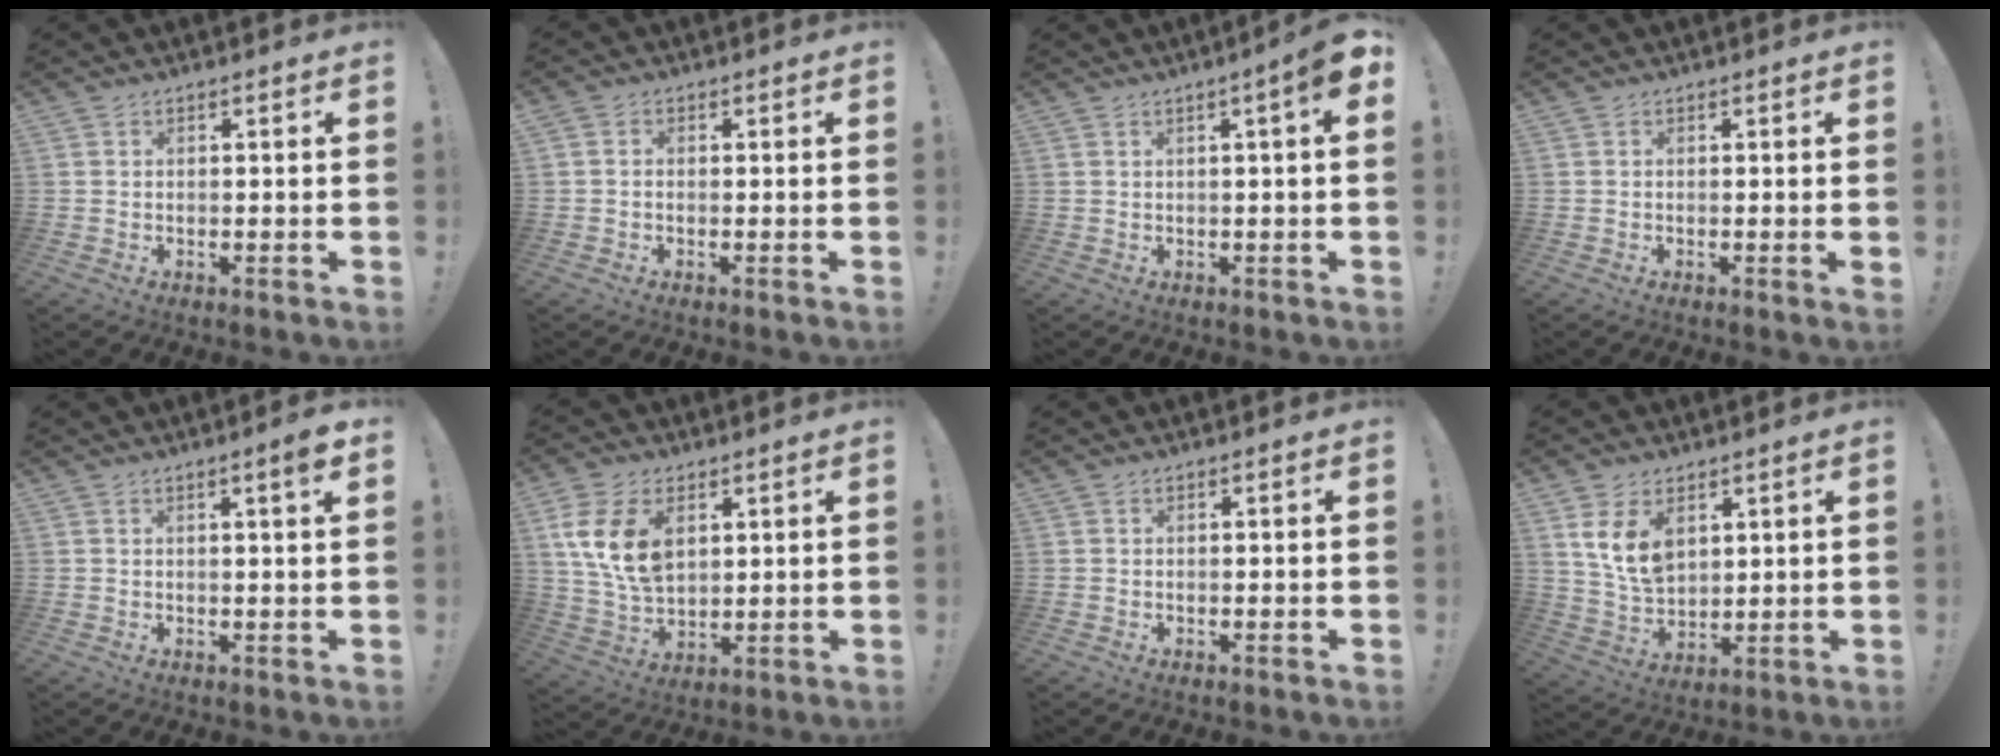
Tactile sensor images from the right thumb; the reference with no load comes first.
{"total": 0.9, "force": [-0.2, 0.8, 0.5], "torque": [-0.012, 0.004, -0.003]}
{"total": 5.0, "force": [1.6, -0.1, 4.7], "torque": [-0.070, -0.011, 0.022]}
{"total": 0.9, "force": [0.1, -0.1, 0.9], "torque": [-0.016, -0.002, 0.002]}
{"total": 3.5, "force": [1.6, -0.3, 3.1], "torque": [-0.042, -0.009, 0.021]}
{"total": 13.7, "force": [4.9, 9.1, 9.1], "torque": [-0.173, -0.007, 0.096]}
{"total": 0.0}
{"total": 10.2, "force": [4.7, 6.8, 5.9], "torque": [-0.109, -0.019, 0.095]}